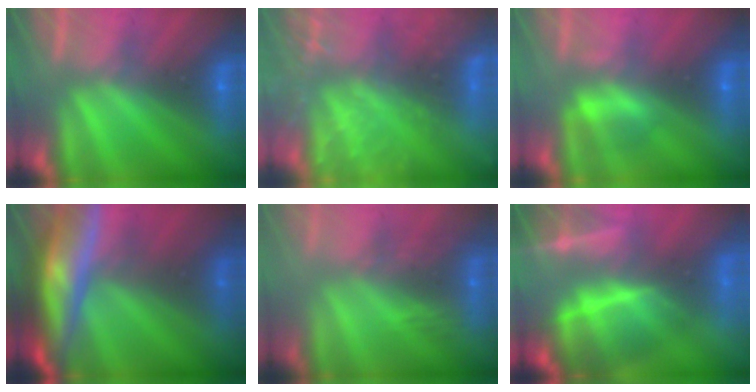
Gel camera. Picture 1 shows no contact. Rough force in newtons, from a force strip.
{"total": 6.1}
{"total": 2.2}
{"total": 7.8}
{"total": 3.4}
{"total": 7.6}